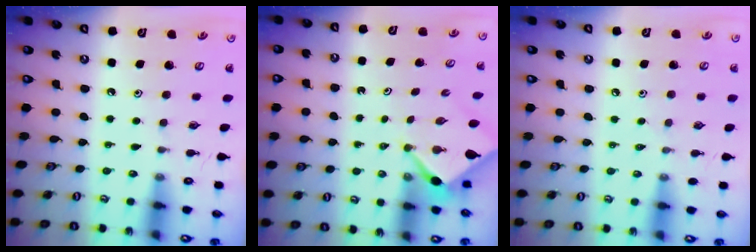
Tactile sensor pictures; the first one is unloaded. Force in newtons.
{"total": 2.1, "press": 2.1, "slide": 0.3}
{"total": 2.5, "press": 2.5, "slide": 0.5}